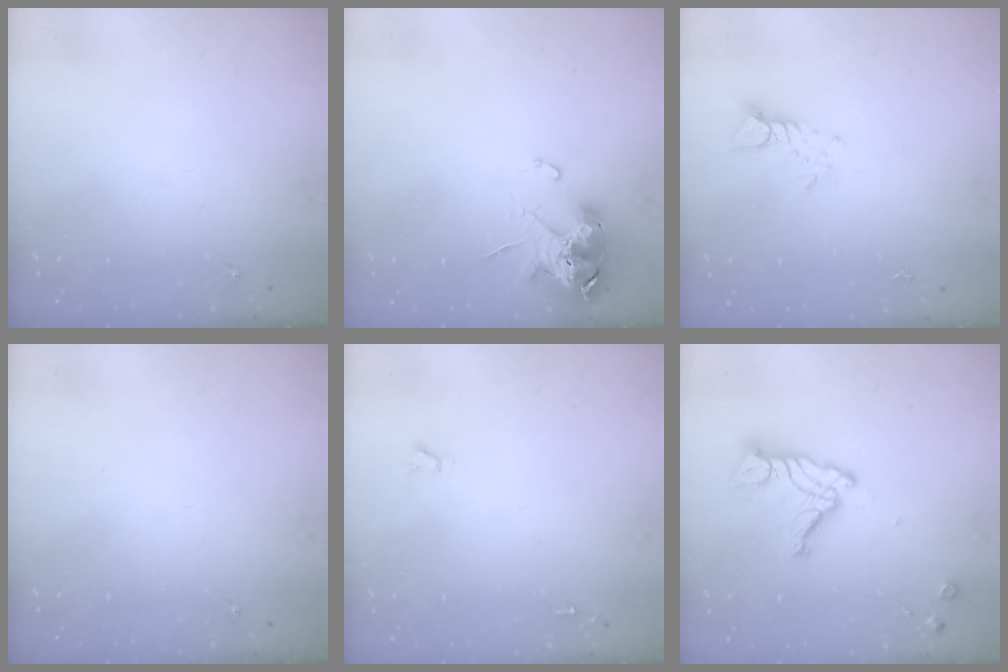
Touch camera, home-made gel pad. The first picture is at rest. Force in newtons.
{"total": 10.8, "press": 10.7, "slide": 1.7}
{"total": 5.1, "press": 5.0, "slide": 0.3}
{"total": 0.0}
{"total": 1.6, "press": 1.6, "slide": 0.1}
{"total": 13.7, "press": 13.7, "slide": 1.3}